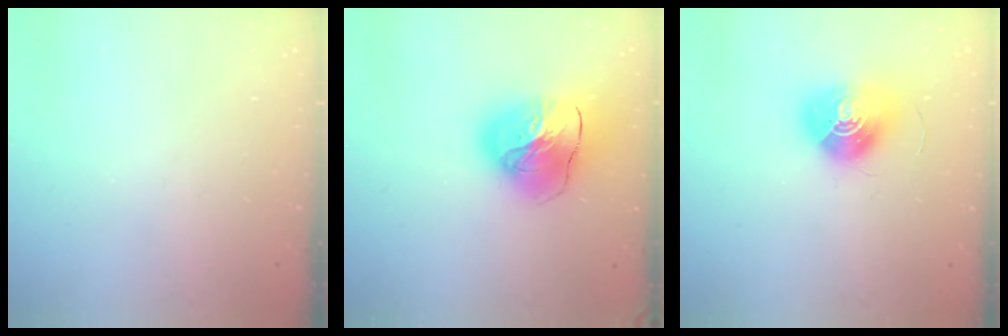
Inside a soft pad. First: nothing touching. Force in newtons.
{"total": 17.4, "press": 17.2, "slide": 2.3}
{"total": 12.7, "press": 12.7, "slide": 0.5}